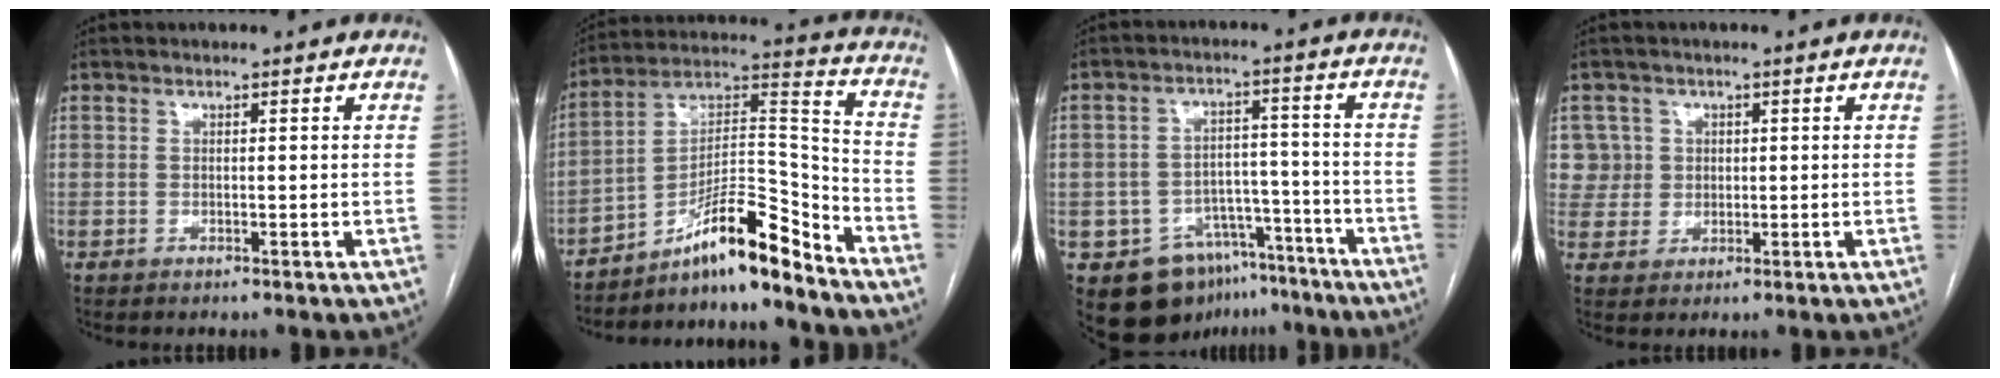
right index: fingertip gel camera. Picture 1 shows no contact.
{"total": 13.5, "force": [-10.8, 0.6, 8.0], "torque": [-0.136, 0.036, -0.180]}
{"total": 13.1, "force": [-8.6, 9.1, 3.9], "torque": [-0.051, 0.050, -0.116]}
{"total": 5.1, "force": [1.6, 4.9, -0.4], "torque": [0.027, 0.011, 0.034]}